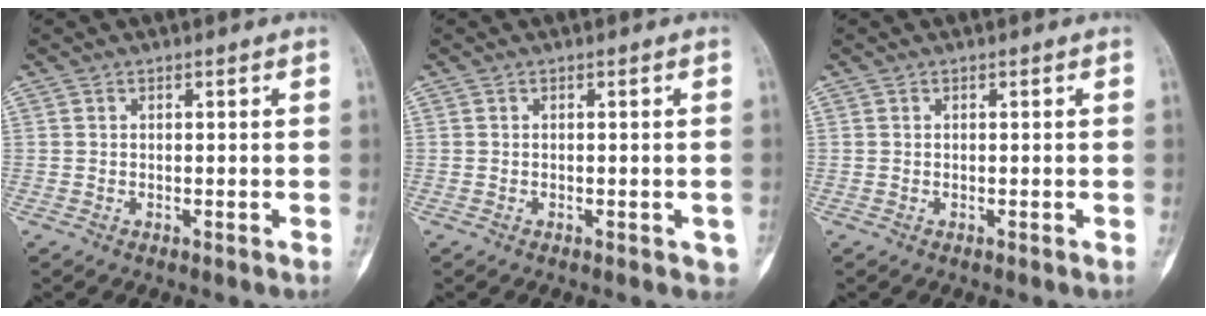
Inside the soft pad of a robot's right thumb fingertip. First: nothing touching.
{"total": 1.7, "force": [-0.7, 0.9, 1.3], "torque": [-0.004, 0.002, -0.007]}
{"total": 0.0}